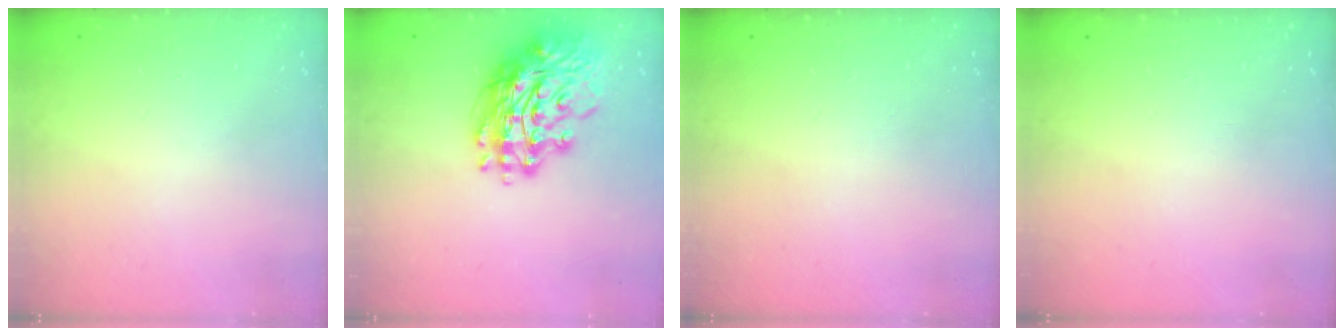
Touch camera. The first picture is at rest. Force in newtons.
{"total": 17.0, "press": 16.8, "slide": 2.5}
{"total": 0.0}
{"total": 0.0}